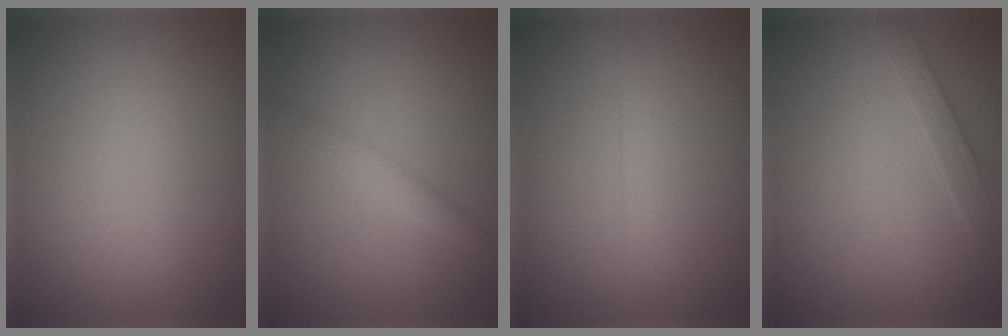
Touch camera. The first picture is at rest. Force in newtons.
{"total": 1.9, "press": 1.9, "slide": 0.0}
{"total": 0.8, "press": 0.8, "slide": 0.2}
{"total": 1.3, "press": 1.3, "slide": 0.1}